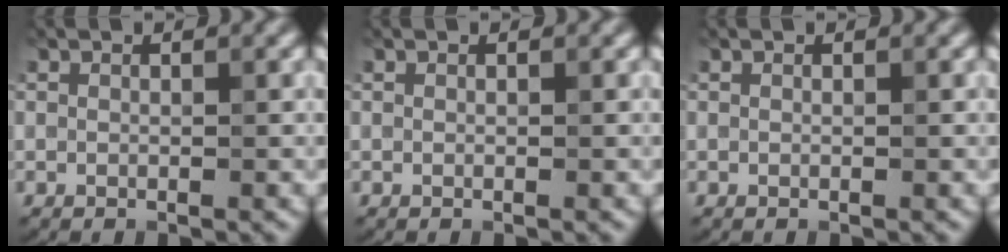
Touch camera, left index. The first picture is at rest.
{"total": 0.0}
{"total": 0.0}